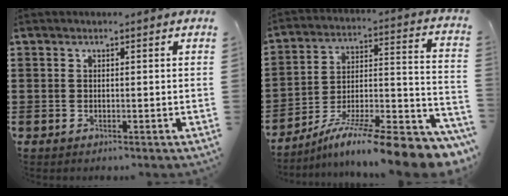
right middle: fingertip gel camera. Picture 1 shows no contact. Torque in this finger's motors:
{"motor_torque": [2.14, 0.00, 1.05, 0.21]}